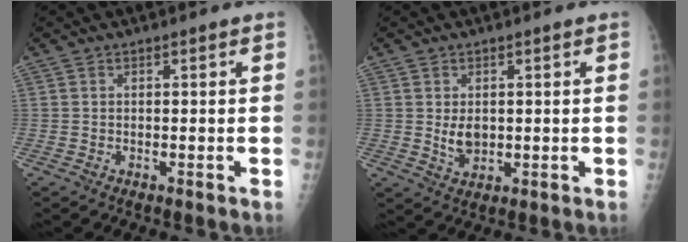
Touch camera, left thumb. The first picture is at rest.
{"total": 3.6, "force": [0.6, 2.3, 2.7], "torque": [-0.038, -0.010, 0.019]}